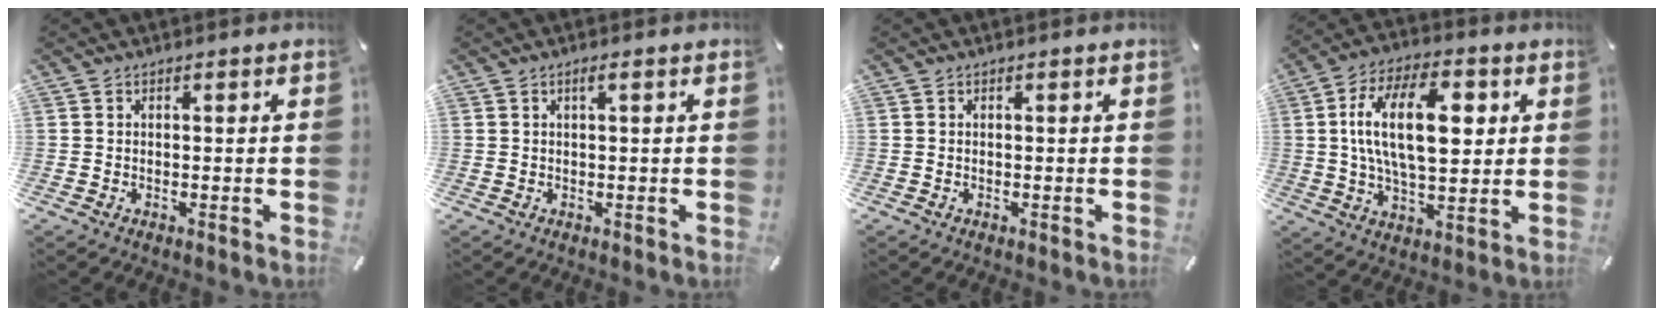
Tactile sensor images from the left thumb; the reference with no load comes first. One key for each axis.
{"total": 1.3, "fx": 0.4, "fy": 0.1, "fz": 1.2, "tx": -0.024, "ty": 0.000, "tz": 0.006}
{"total": 0.0}
{"total": 18.6, "fx": 3.5, "fy": 9.9, "fz": 15.3, "tx": -0.284, "ty": 0.000, "tz": 0.049}